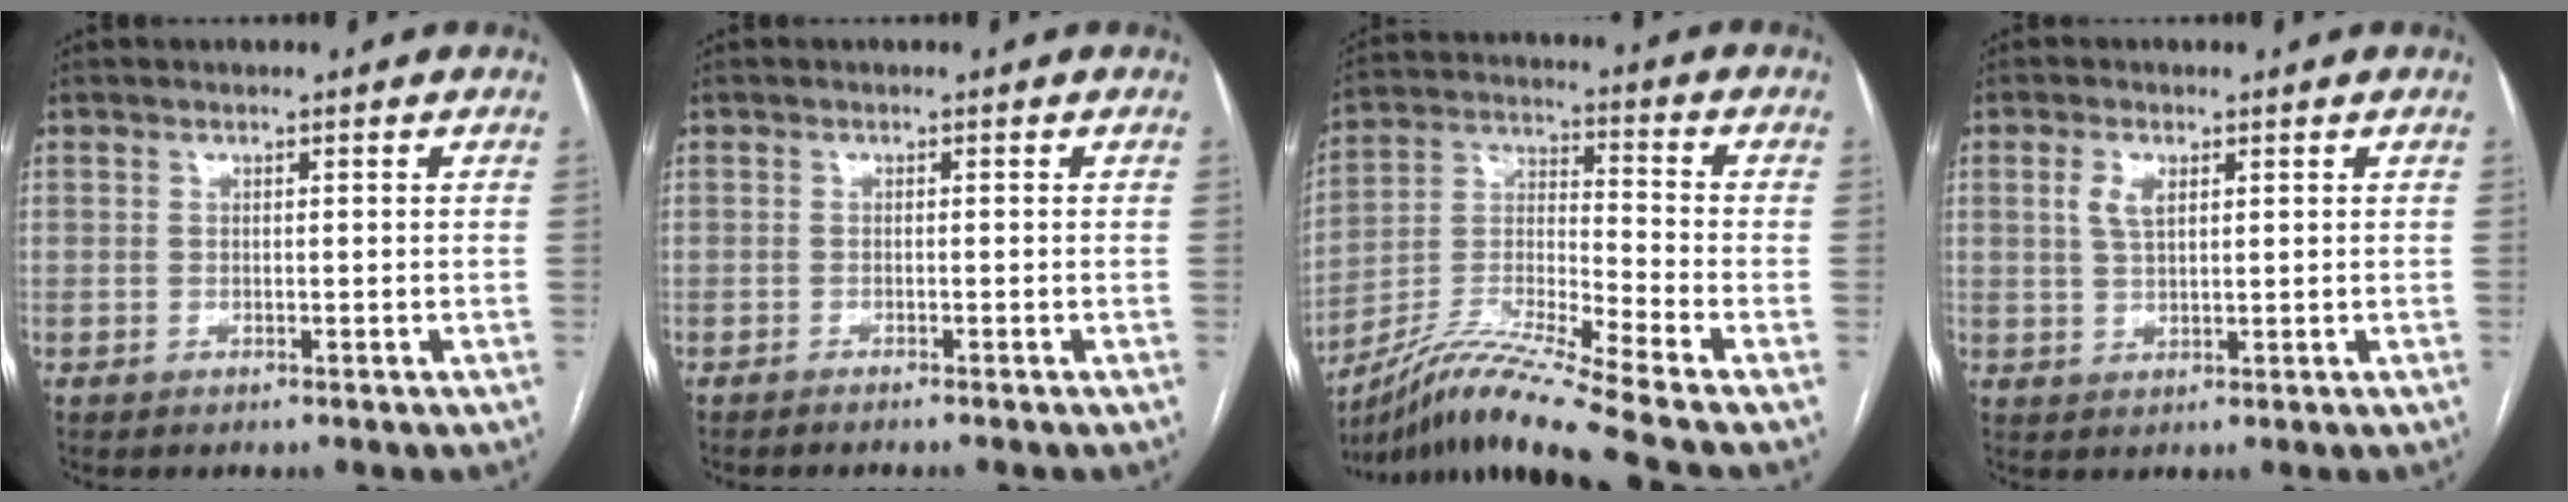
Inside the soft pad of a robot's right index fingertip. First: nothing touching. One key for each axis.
{"total": 2.5, "fx": -2.2, "fy": -0.3, "fz": 1.1, "tx": -0.012, "ty": 0.001, "tz": -0.027}
{"total": 15.7, "fx": -12.6, "fy": -2.1, "fz": 9.1, "tx": -0.184, "ty": -0.009, "tz": -0.230}
{"total": 3.2, "fx": 1.2, "fy": 1.4, "fz": 2.6, "tx": -0.056, "ty": 0.004, "tz": 0.026}